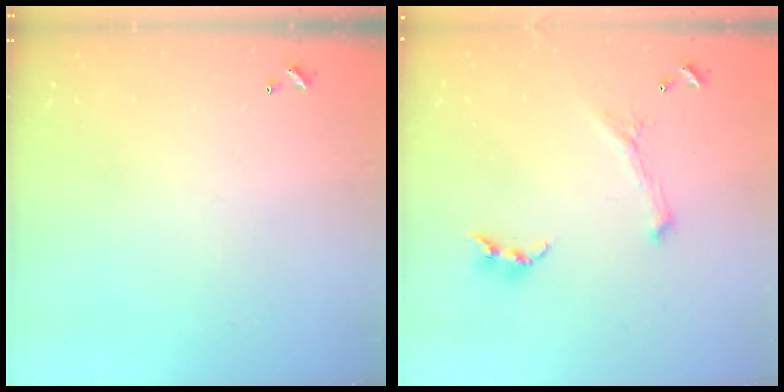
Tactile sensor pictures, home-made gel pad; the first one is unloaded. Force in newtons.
{"total": 1.6, "press": 1.5, "slide": 0.4}